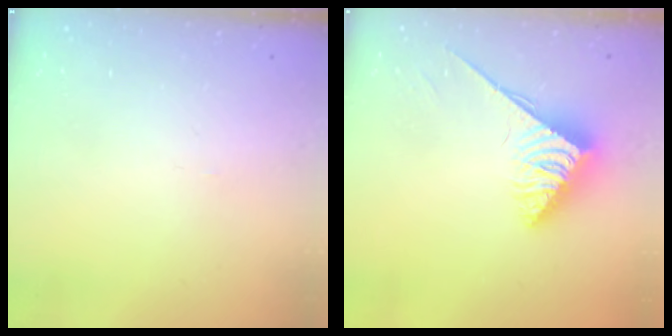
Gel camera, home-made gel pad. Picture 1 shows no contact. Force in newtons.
{"total": 3.6, "press": 3.6, "slide": 0.6}